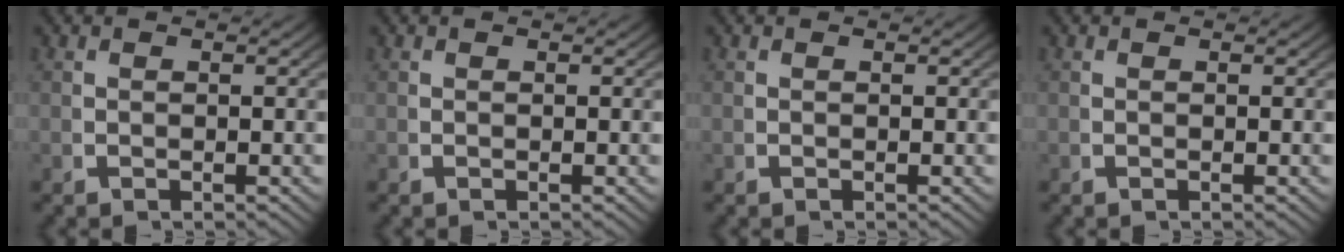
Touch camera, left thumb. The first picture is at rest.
{"total": 0.0}
{"total": 0.0}
{"total": 0.0}